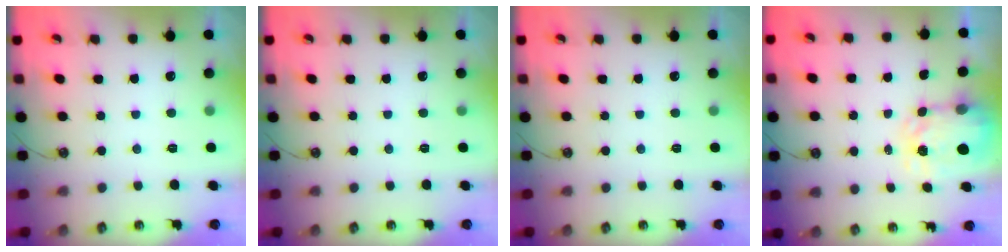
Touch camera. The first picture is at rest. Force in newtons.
{"total": 0.0}
{"total": 0.0}
{"total": 5.3, "press": 5.3, "slide": 0.4}